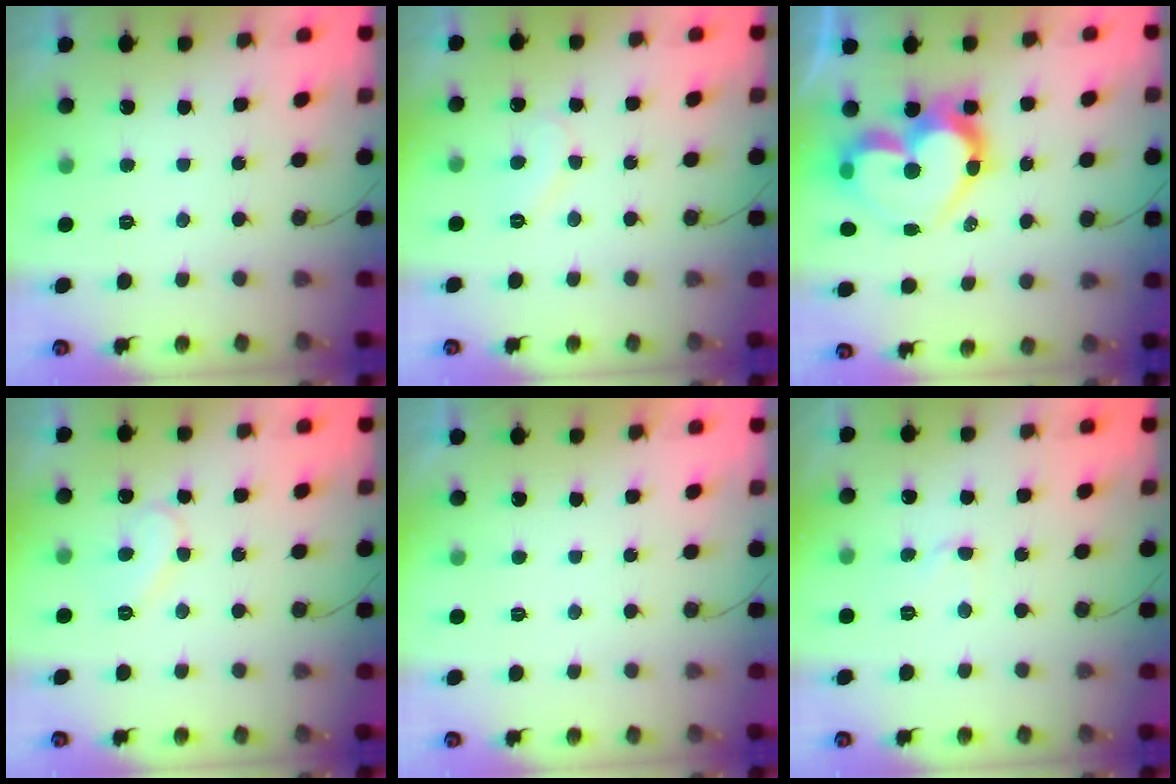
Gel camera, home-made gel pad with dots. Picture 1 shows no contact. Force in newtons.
{"total": 7.4, "press": 7.3, "slide": 0.7}
{"total": 20.1, "press": 20.0, "slide": 1.8}
{"total": 7.8, "press": 7.7, "slide": 0.7}
{"total": 1.7, "press": 1.7, "slide": 0.0}
{"total": 3.2, "press": 3.2, "slide": 0.3}